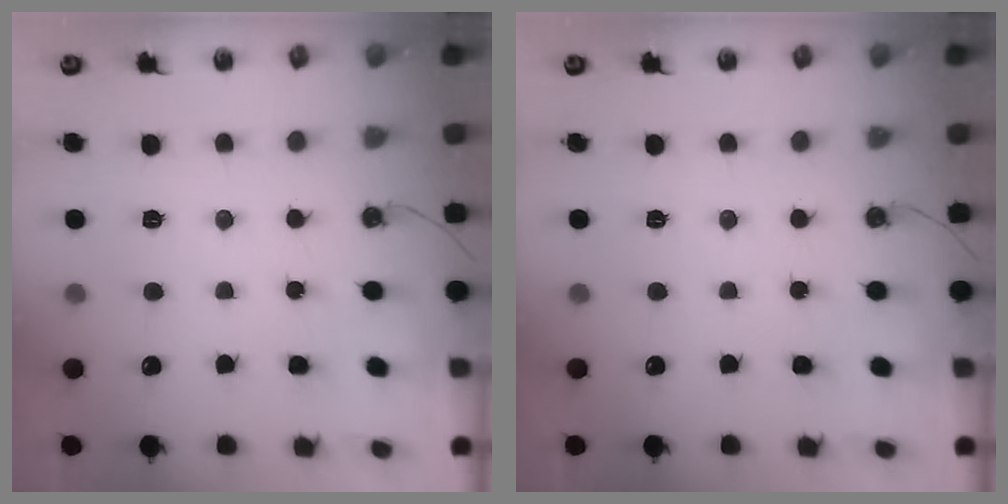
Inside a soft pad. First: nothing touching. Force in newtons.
{"total": 0.0}